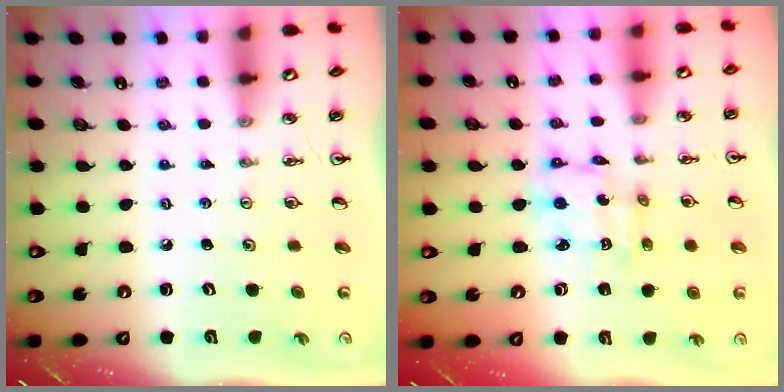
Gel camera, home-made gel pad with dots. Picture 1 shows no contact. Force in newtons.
{"total": 7.0, "press": 7.0, "slide": 0.4}